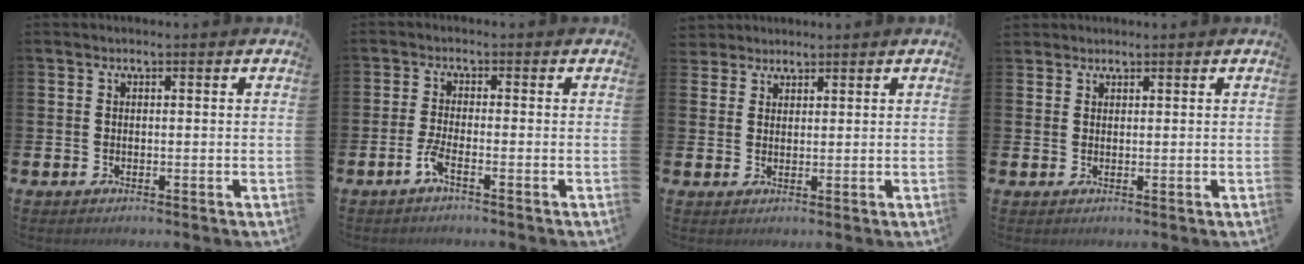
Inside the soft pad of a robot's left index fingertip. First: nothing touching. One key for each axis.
{"total": 2.0, "fx": -1.4, "fy": 0.1, "fz": 1.5, "tx": -0.041, "ty": 0.001, "tz": -0.027}
{"total": 2.9, "fx": 2.7, "fy": 1.1, "fz": -0.2, "tx": 0.005, "ty": -0.008, "tz": 0.050}
{"total": 1.6, "fx": 1.4, "fy": 0.7, "fz": -0.1, "tx": 0.007, "ty": 0.002, "tz": 0.026}